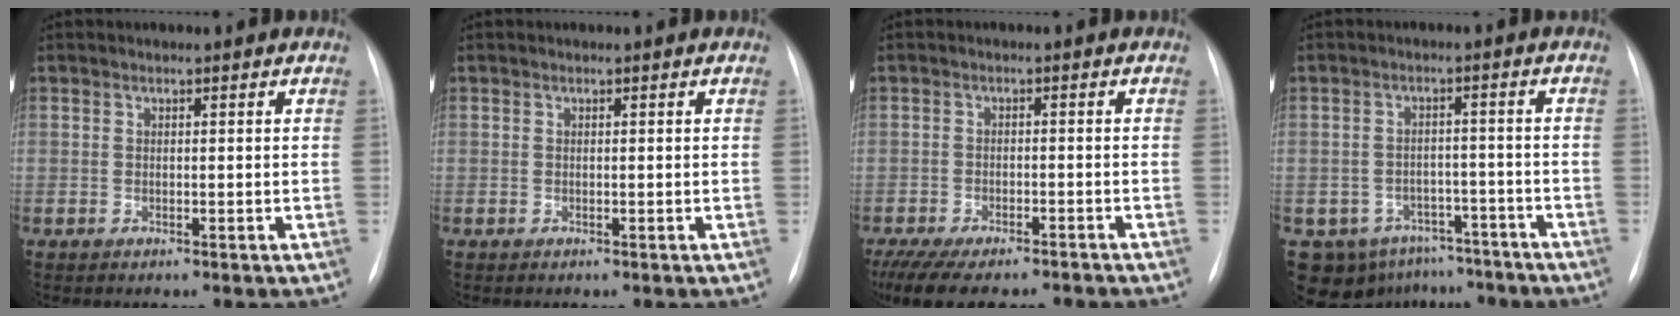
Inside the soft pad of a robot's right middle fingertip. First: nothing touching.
{"total": 0.0}
{"total": 13.6, "force": [-11.9, 3.0, 5.9], "torque": [-0.119, -0.013, -0.165]}
{"total": 10.8, "force": [-8.0, 7.0, 2.0], "torque": [-0.033, 0.023, -0.097]}